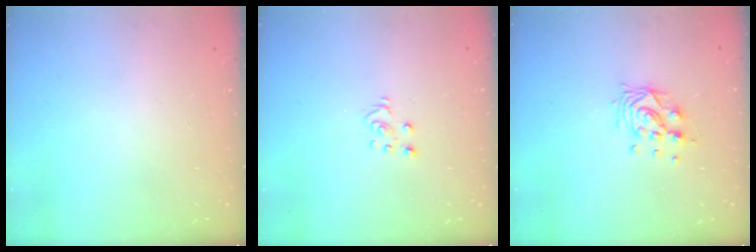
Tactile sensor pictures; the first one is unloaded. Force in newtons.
{"total": 3.9, "press": 3.9, "slide": 0.1}
{"total": 10.0, "press": 9.9, "slide": 1.2}